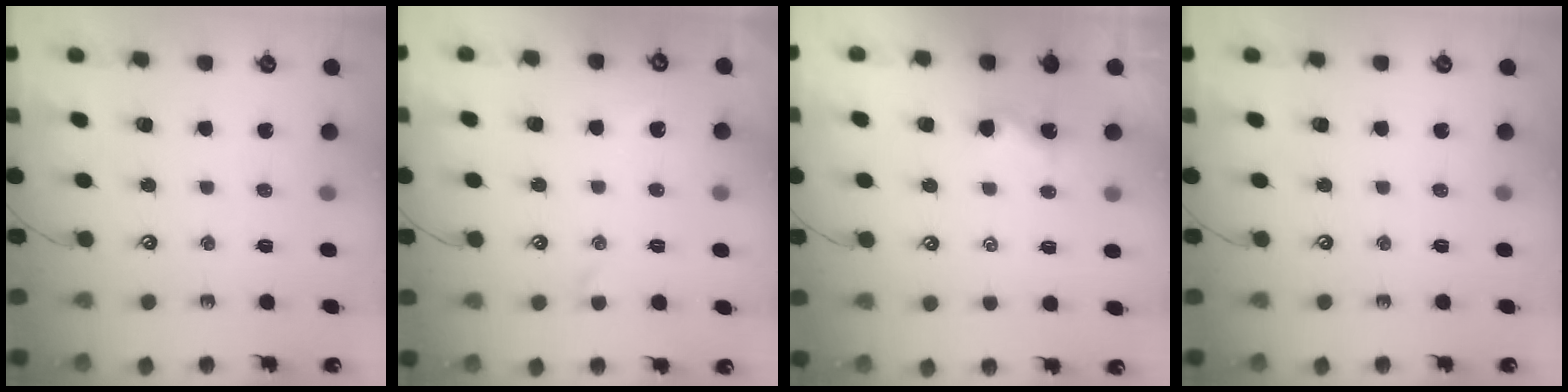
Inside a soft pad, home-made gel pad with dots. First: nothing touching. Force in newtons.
{"total": 0.7, "press": 0.4, "slide": 0.6}
{"total": 1.6, "press": 1.5, "slide": 0.3}
{"total": 0.0}